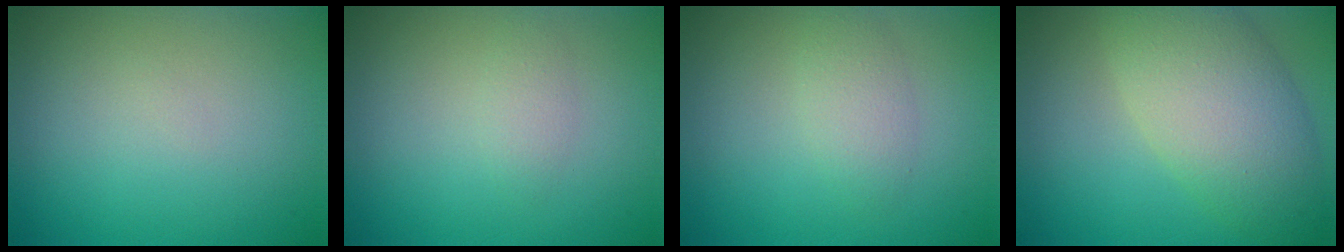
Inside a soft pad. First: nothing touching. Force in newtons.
{"total": 1.2, "press": 1.2, "slide": 0.1}
{"total": 1.9, "press": 1.9, "slide": 0.1}
{"total": 7.6, "press": 7.5, "slide": 0.6}